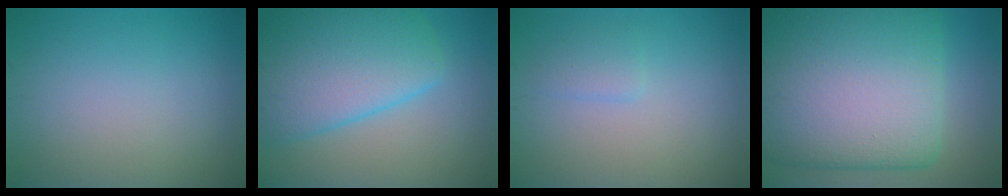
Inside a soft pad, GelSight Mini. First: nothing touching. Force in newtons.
{"total": 9.1, "press": 9.1, "slide": 0.3}
{"total": 1.3, "press": 1.3, "slide": 0.1}
{"total": 19.1, "press": 19.1, "slide": 0.4}